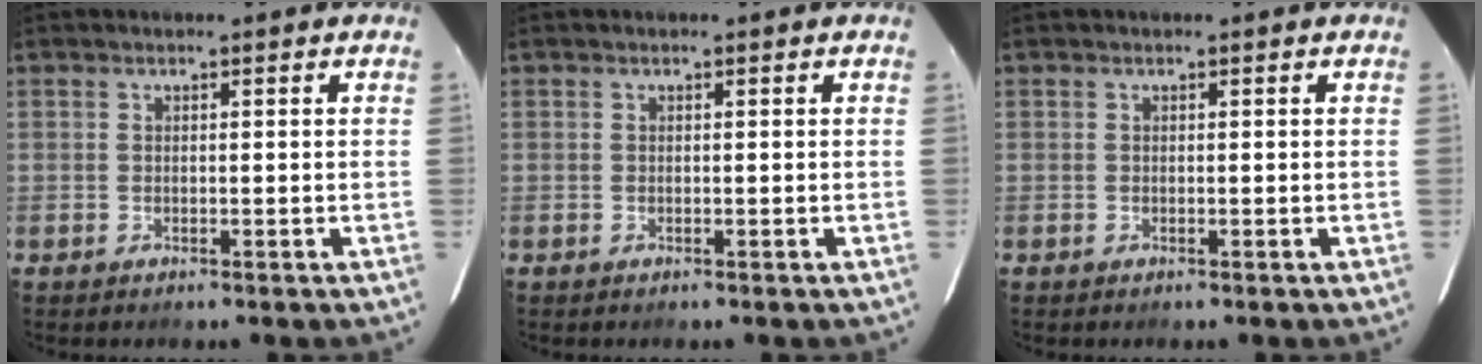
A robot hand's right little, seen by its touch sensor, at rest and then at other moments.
{"total": 0.0}
{"total": 0.0}